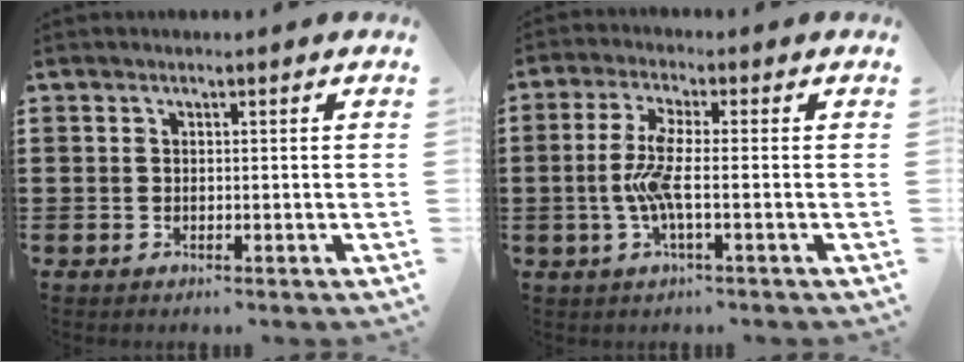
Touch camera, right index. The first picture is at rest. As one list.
[{"total": 5.8, "force": [-1.2, 0.9, 5.6], "torque": [-0.136, -0.015, -0.034]}]